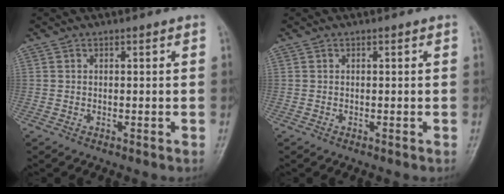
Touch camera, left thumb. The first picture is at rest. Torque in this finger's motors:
{"motor_torque": [0.00, 0.00, -0.03, -0.03, 0.00]}